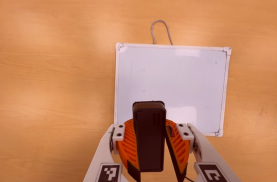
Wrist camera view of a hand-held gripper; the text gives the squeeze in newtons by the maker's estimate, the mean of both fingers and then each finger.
{"total": 10.7, "left": 10.3, "right": 11.2}